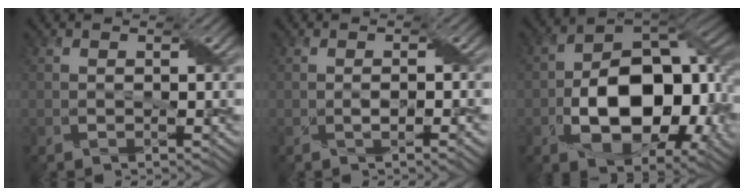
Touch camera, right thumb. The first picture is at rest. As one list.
[{"total": 2.1, "force": [-0.4, 0.3, 2.0], "torque": [-0.040, 0.001, -0.006]}, {"total": 14.9, "force": [-3.2, 8.8, 11.5], "torque": [-0.182, -0.008, -0.061]}]